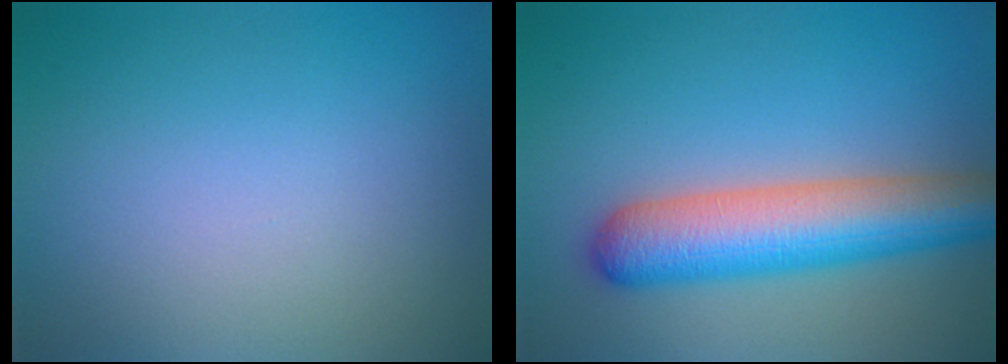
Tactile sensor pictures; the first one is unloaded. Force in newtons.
{"total": 7.6, "press": 7.6, "slide": 0.3}